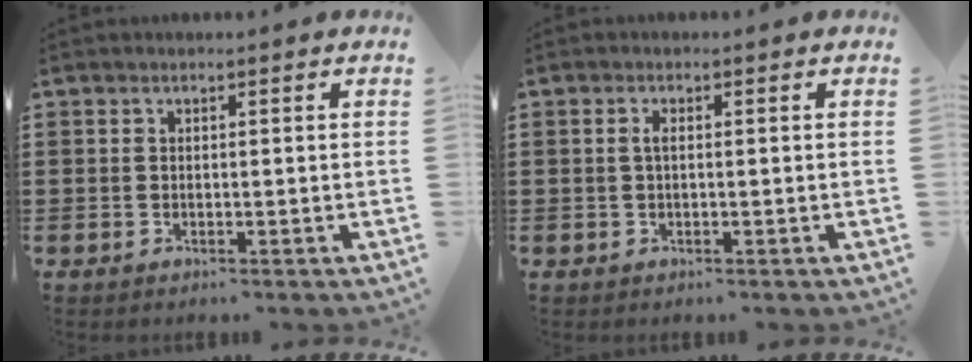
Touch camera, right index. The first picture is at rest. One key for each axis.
{"total": 1.3, "fx": 0.0, "fy": 0.4, "fz": 1.2, "tx": -0.023, "ty": 0.002, "tz": -0.001}